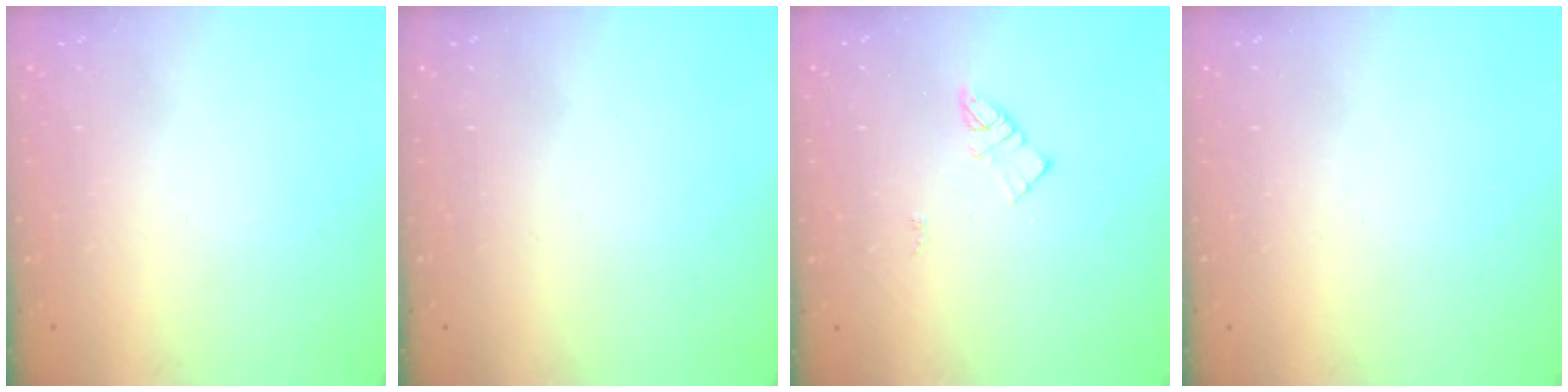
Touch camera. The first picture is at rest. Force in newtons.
{"total": 1.7, "press": 1.6, "slide": 0.1}
{"total": 3.9, "press": 3.9, "slide": 0.3}
{"total": 0.0}